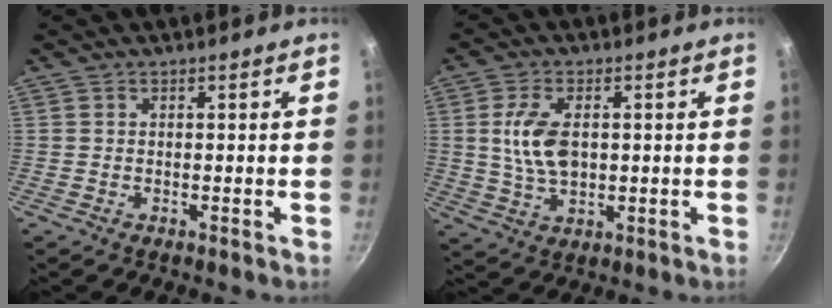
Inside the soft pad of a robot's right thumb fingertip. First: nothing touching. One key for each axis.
{"total": 9.0, "fx": 1.1, "fy": 5.2, "fz": 7.2, "tx": -0.131, "ty": -0.002, "tz": 0.021}